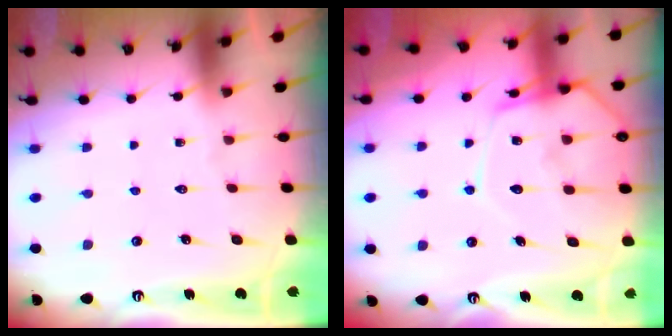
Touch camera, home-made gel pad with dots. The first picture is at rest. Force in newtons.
{"total": 13.2, "press": 13.1, "slide": 1.2}